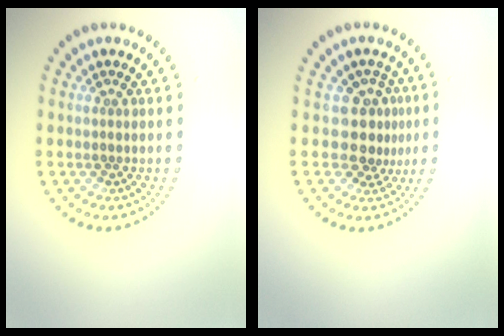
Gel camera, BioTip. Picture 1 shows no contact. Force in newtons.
{"total": 3.0, "press": 2.4, "slide": 1.8}